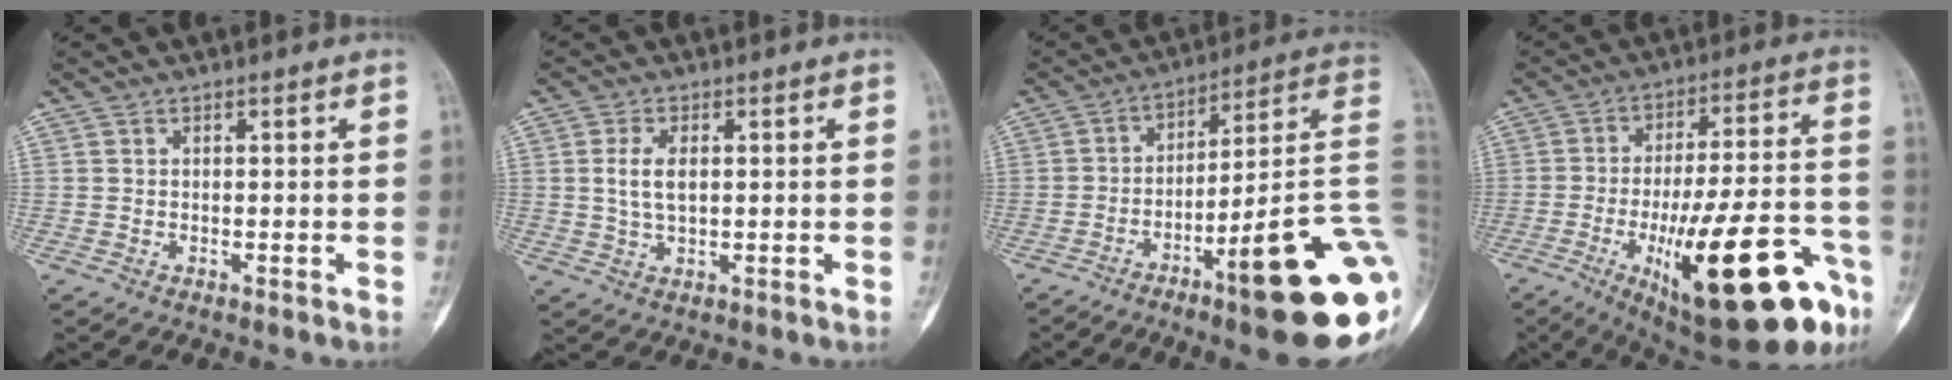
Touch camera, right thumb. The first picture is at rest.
{"total": 4.5, "force": [0.9, 2.2, 3.8], "torque": [-0.082, -0.001, 0.016]}
{"total": 24.1, "force": [-8.8, 3.6, 22.1], "torque": [-0.229, 0.050, -0.122]}
{"total": 28.0, "force": [-12.0, 8.7, 23.8], "torque": [-0.312, 0.046, -0.161]}